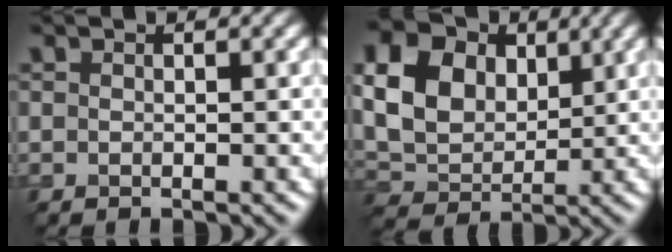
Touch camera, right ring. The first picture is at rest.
{"total": 9.6, "force": [2.7, 7.0, 6.0], "torque": [-0.161, 0.015, 0.039]}